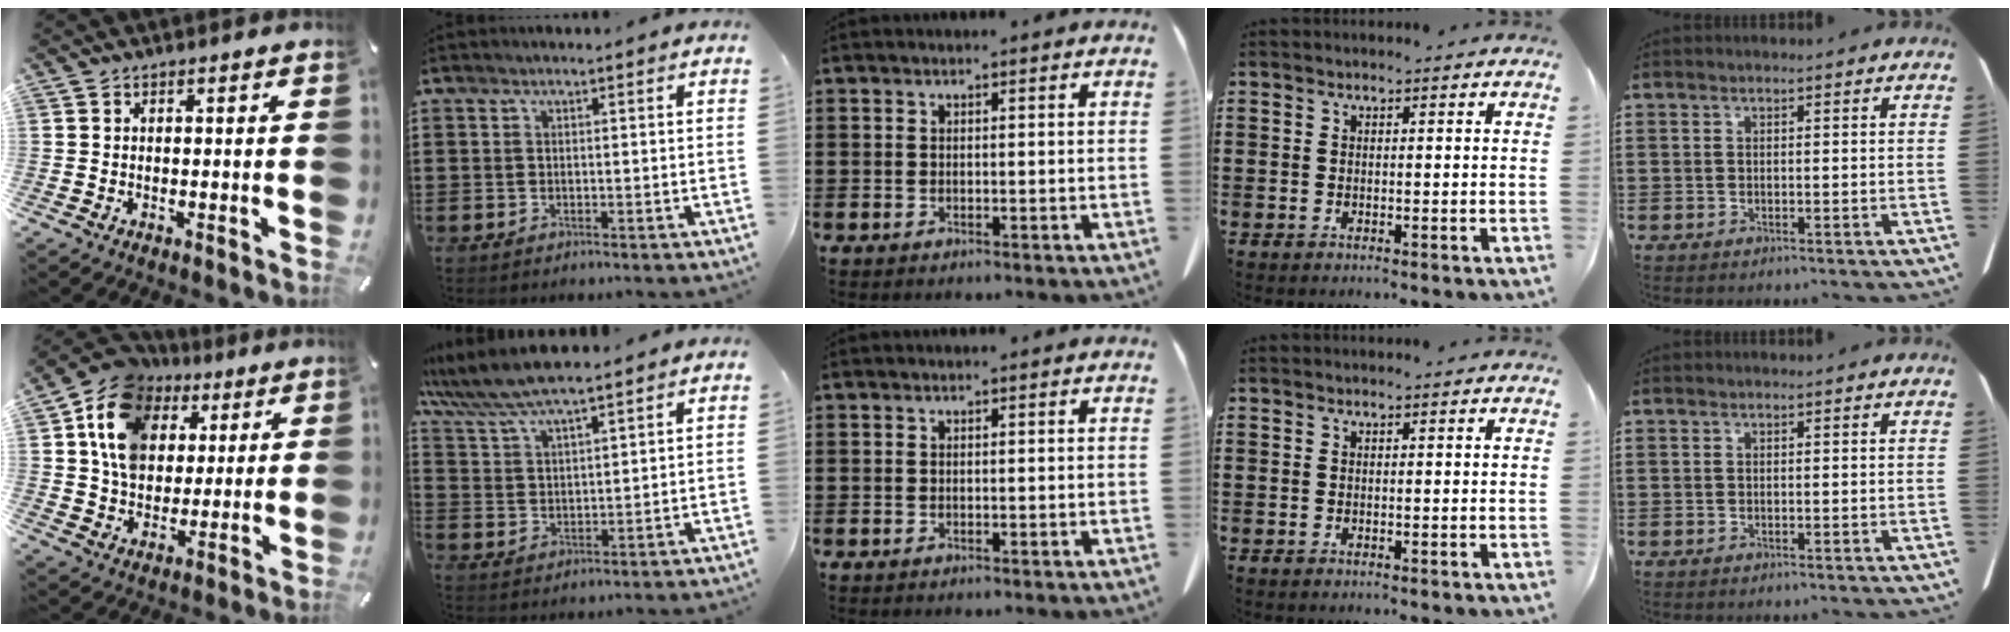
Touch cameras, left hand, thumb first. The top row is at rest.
{"thumb": {"total": 14.1, "force": [4.9, 11.7, 6.1], "torque": [-0.119, -0.018, 0.094]}, "index": {"total": 7.2, "force": [6.3, 0.9, 3.4], "torque": [-0.087, -0.018, 0.113]}}